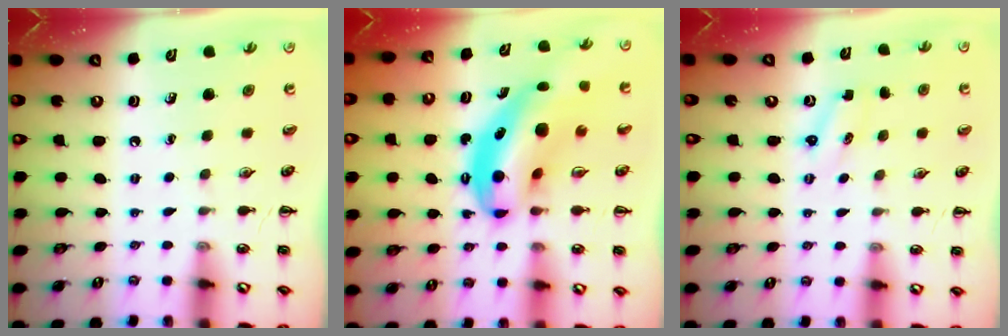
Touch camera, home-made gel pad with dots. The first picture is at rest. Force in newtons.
{"total": 10.8, "press": 10.4, "slide": 2.8}
{"total": 1.9, "press": 1.8, "slide": 0.6}